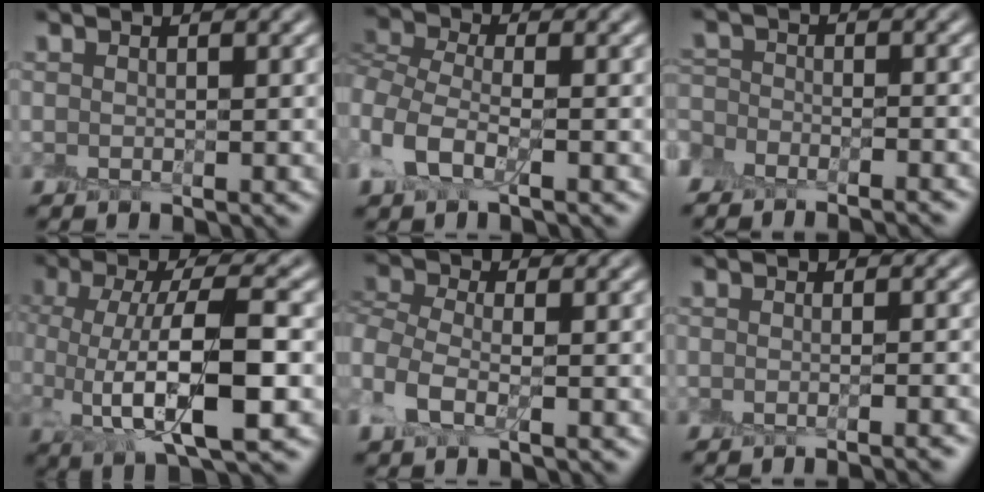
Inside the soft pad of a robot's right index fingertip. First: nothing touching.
{"total": 4.4, "force": [-1.6, 2.5, 3.2], "torque": [-0.082, 0.001, -0.042]}
{"total": 5.8, "force": [-5.4, 1.9, 1.1], "torque": [-0.007, -0.002, -0.077]}
{"total": 8.8, "force": [-0.8, 3.2, 8.2], "torque": [-0.146, 0.000, -0.012]}
{"total": 3.7, "force": [-0.8, 2.3, 2.8], "torque": [-0.067, 0.002, -0.029]}
{"total": 2.2, "force": [-1.7, 0.3, 1.4], "torque": [-0.003, 0.002, -0.022]}